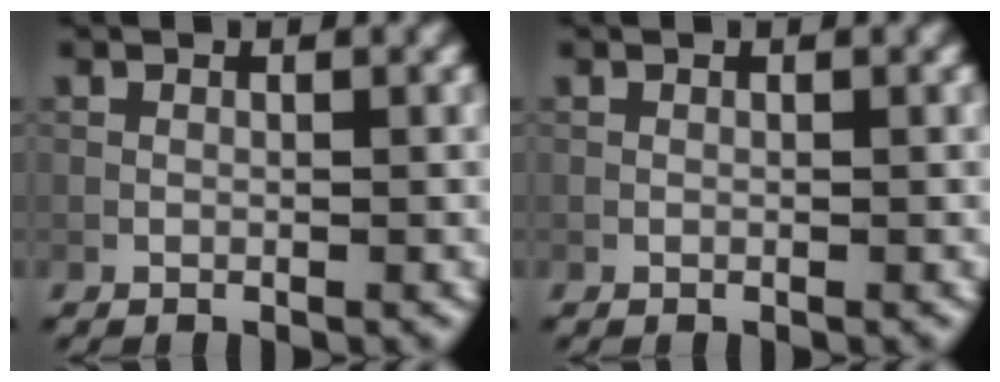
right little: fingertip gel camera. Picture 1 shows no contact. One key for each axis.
{"total": 0.0}